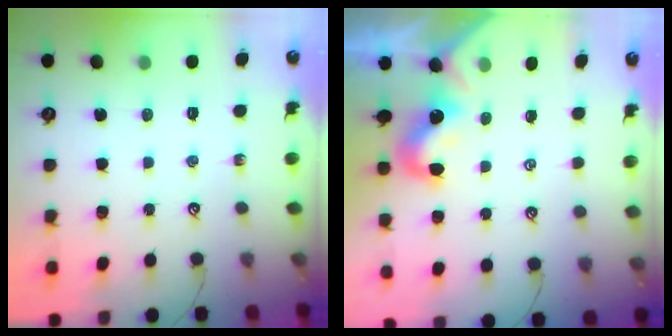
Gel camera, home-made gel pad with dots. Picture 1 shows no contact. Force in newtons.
{"total": 0.8, "press": 0.7, "slide": 0.5}